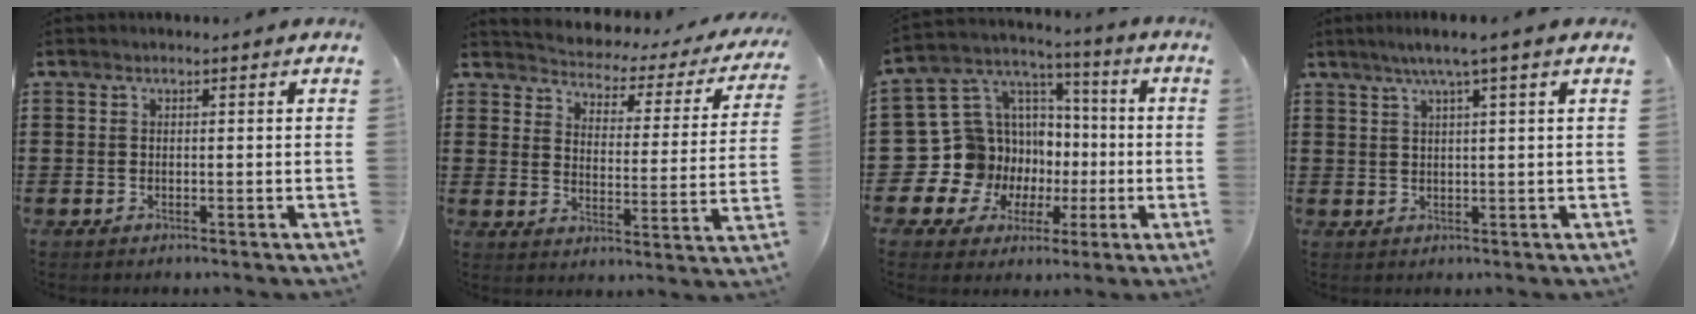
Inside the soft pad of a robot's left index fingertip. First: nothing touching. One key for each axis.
{"total": 2.3, "fx": 2.2, "fy": 0.4, "fz": 0.2, "tx": -0.025, "ty": -0.031, "tz": 0.026}
{"total": 13.3, "fx": -2.8, "fy": 12.6, "fz": 2.9, "tx": -0.124, "ty": -0.017, "tz": -0.021}
{"total": 3.3, "fx": 1.7, "fy": -0.6, "fz": 2.8, "tx": -0.056, "ty": -0.002, "tz": 0.027}